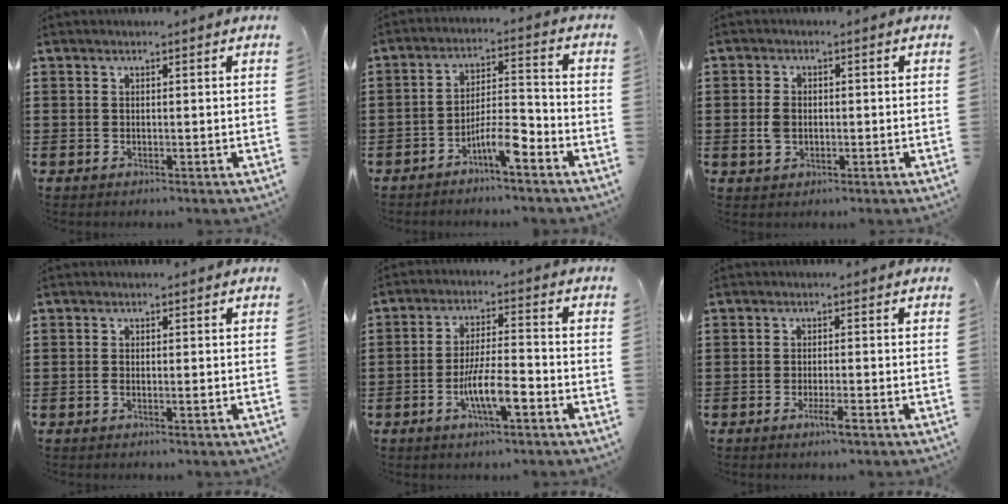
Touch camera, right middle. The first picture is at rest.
{"total": 6.4, "force": [-4.4, 1.2, 4.5], "torque": [-0.087, 0.005, -0.083]}
{"total": 2.6, "force": [-0.1, 1.9, 1.8], "torque": [-0.046, 0.004, -0.006]}
{"total": 1.0, "force": [-0.5, 0.2, 0.8], "torque": [-0.016, -0.004, -0.008]}
{"total": 7.3, "force": [-3.3, 1.7, 6.2], "torque": [-0.128, -0.006, -0.064]}
{"total": 2.5, "force": [-1.4, 0.3, 2.1], "torque": [-0.041, -0.003, -0.027]}